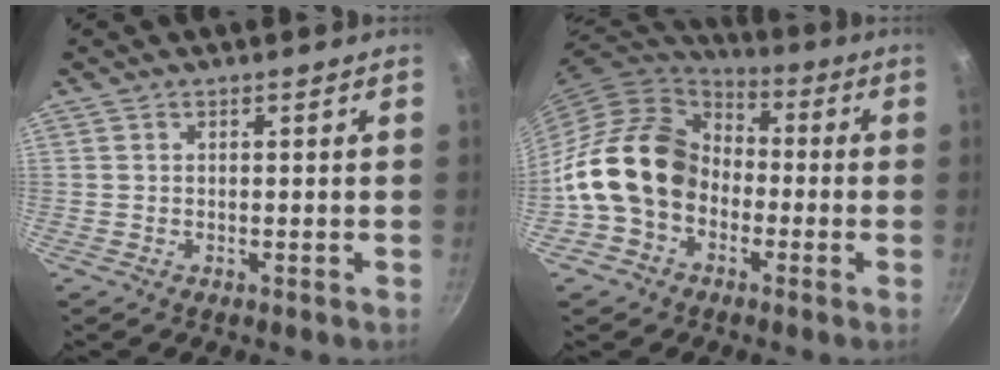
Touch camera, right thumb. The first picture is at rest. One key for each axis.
{"total": 16.4, "fx": -3.2, "fy": 13.0, "fz": 9.6, "tx": -0.136, "ty": 0.050, "tz": -0.072}